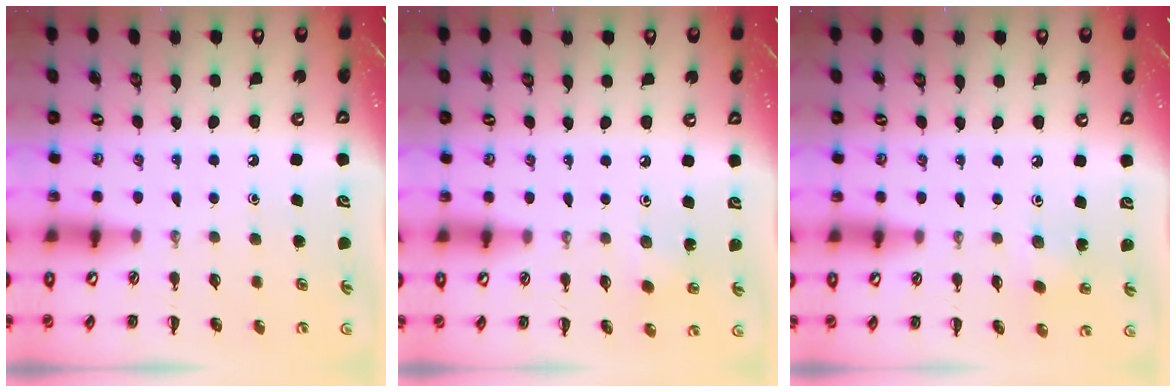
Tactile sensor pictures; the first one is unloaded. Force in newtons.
{"total": 2.1, "press": 2.0, "slide": 0.6}
{"total": 3.0, "press": 2.8, "slide": 1.0}